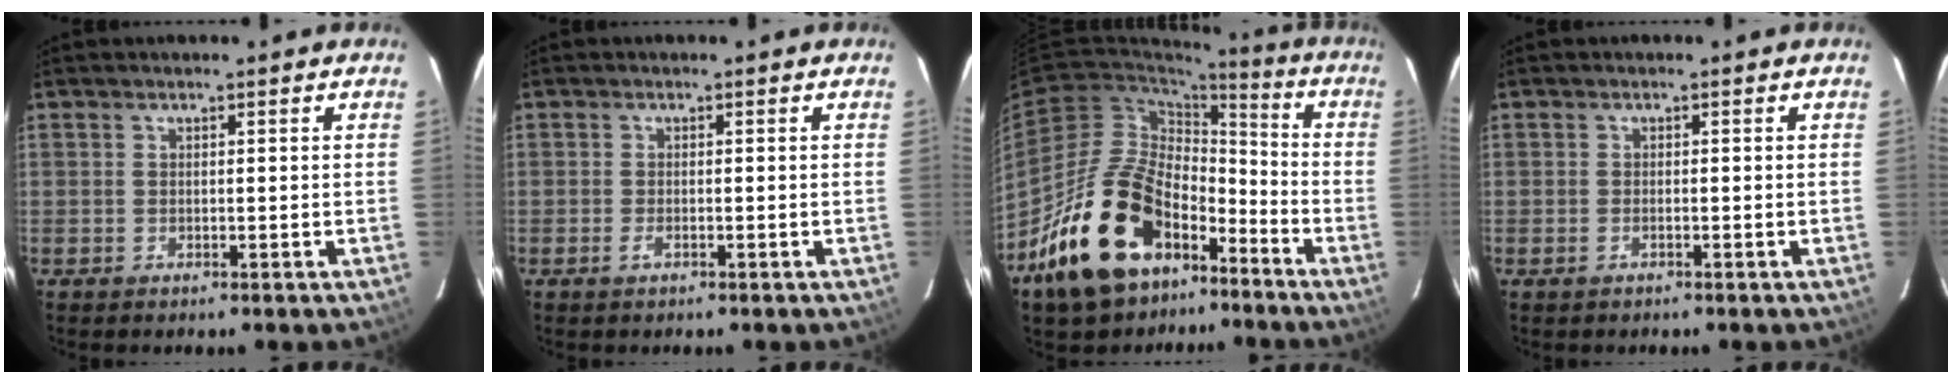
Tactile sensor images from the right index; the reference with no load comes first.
{"total": 1.4, "force": [-0.6, 0.4, 1.2], "torque": [-0.025, -0.002, -0.011]}
{"total": 22.5, "force": [-13.4, 12.9, 12.7], "torque": [-0.249, 0.019, -0.210]}
{"total": 0.9, "force": [-0.6, 0.4, 0.6], "torque": [-0.012, 0.000, -0.011]}